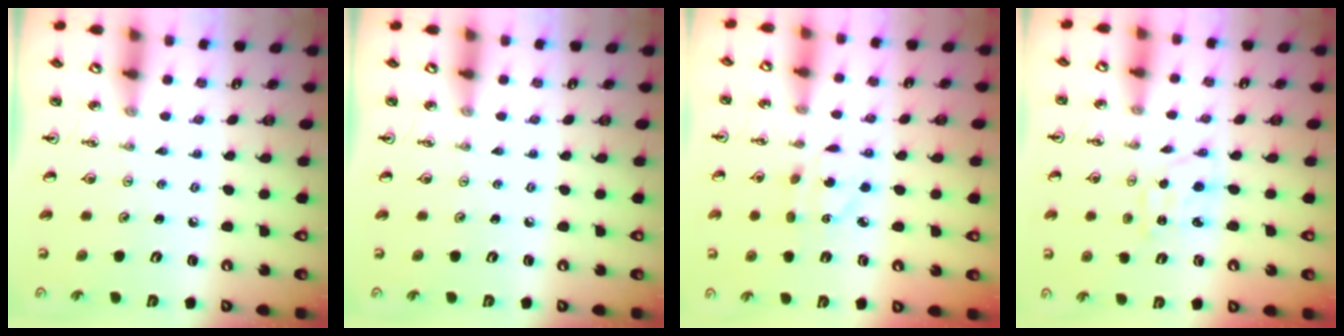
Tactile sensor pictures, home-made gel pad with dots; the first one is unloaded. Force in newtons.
{"total": 0.0}
{"total": 5.0, "press": 5.0, "slide": 0.3}
{"total": 1.2, "press": 1.2, "slide": 0.3}